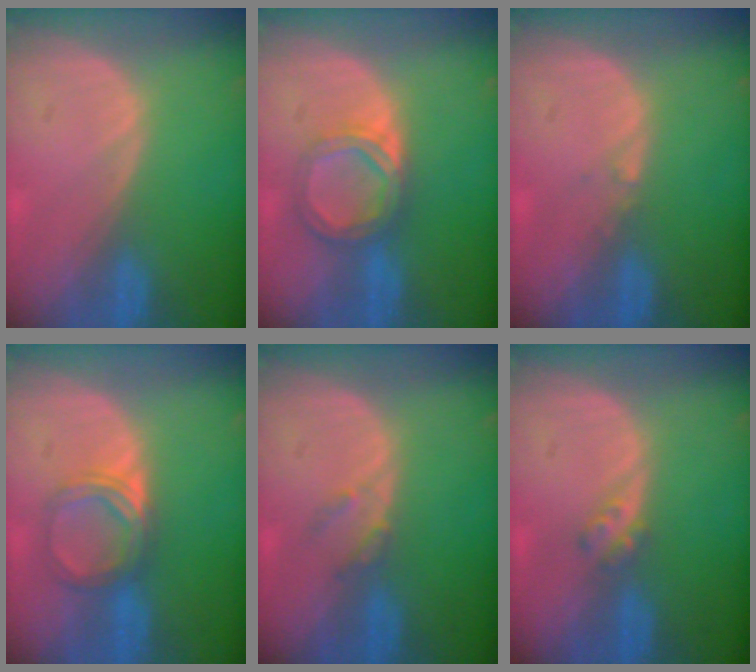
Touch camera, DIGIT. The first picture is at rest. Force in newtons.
{"total": 5.6, "press": 5.3, "slide": 1.9}
{"total": 0.6, "press": 0.5, "slide": 0.4}
{"total": 5.3, "press": 4.9, "slide": 2.0}
{"total": 1.9, "press": 1.9, "slide": 0.1}
{"total": 2.3, "press": 2.0, "slide": 1.2}